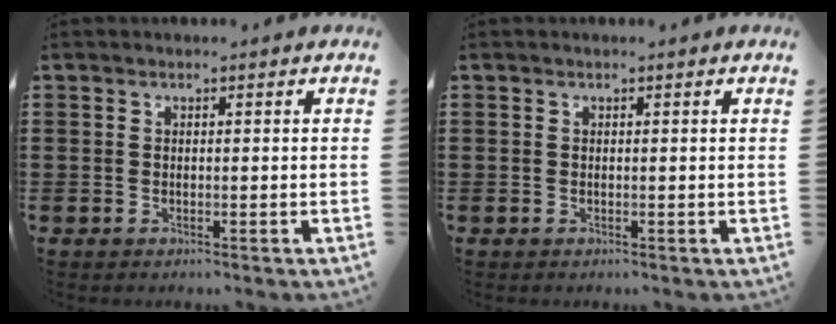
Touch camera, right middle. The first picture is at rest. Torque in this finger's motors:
{"motor_torque": [-0.32, 0.03, -0.04, -0.01]}